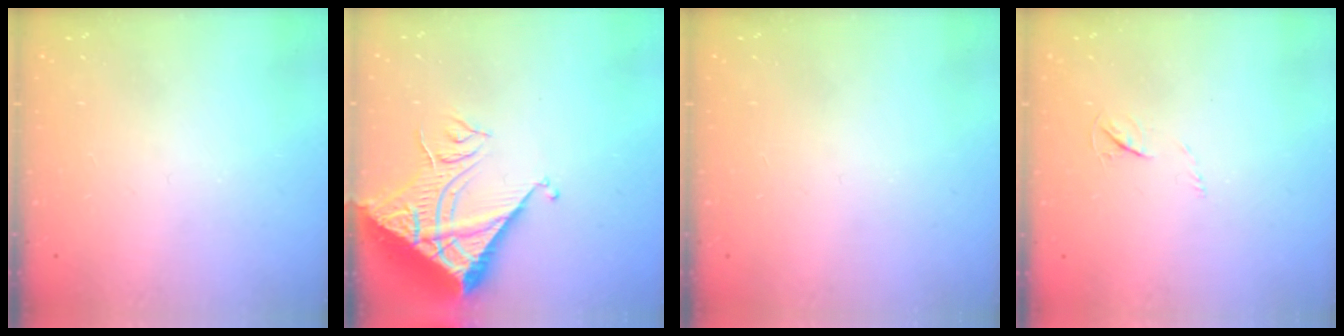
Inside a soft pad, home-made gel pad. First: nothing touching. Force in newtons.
{"total": 11.1, "press": 11.1, "slide": 1.0}
{"total": 0.0}
{"total": 3.6, "press": 3.6, "slide": 0.5}